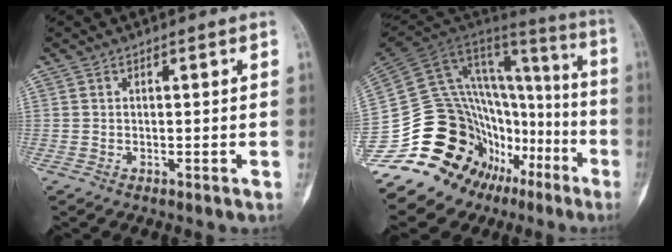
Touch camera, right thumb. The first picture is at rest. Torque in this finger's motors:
{"motor_torque": [1.36, 0.08, 1.39, -1.38, 0.19]}